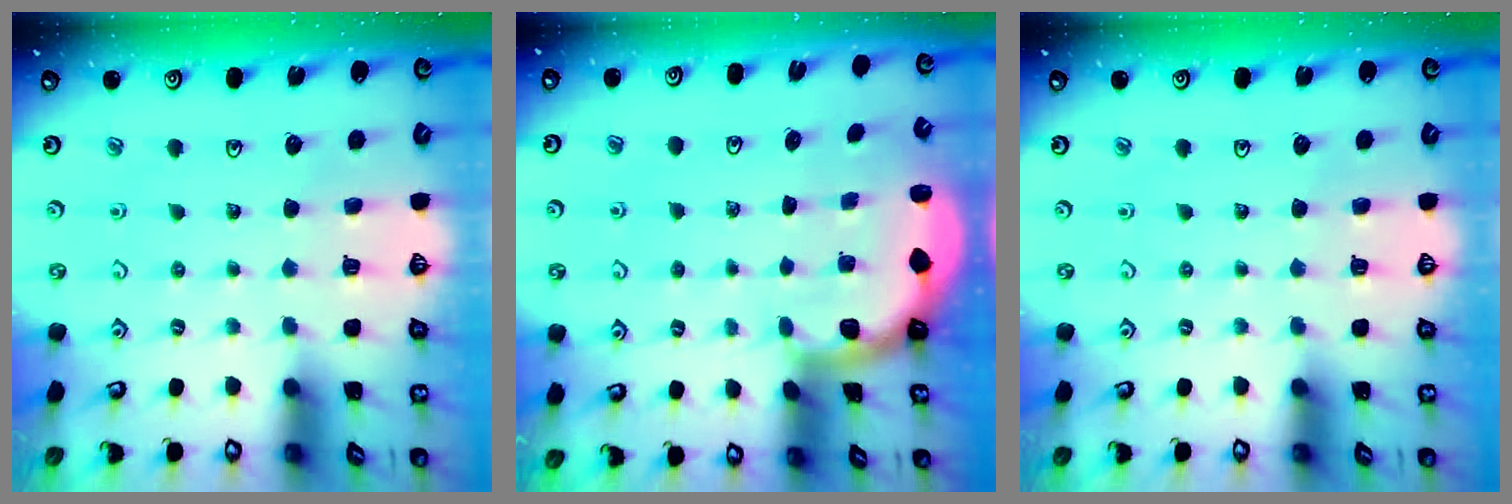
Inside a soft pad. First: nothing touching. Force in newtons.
{"total": 1.7, "press": 1.7, "slide": 0.3}
{"total": 0.0}